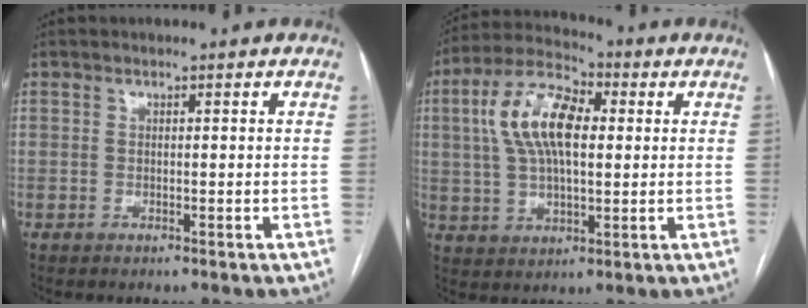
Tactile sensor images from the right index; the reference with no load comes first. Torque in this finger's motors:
{"motor_torque": [0.74, 0.29, 0.90, 0.21]}